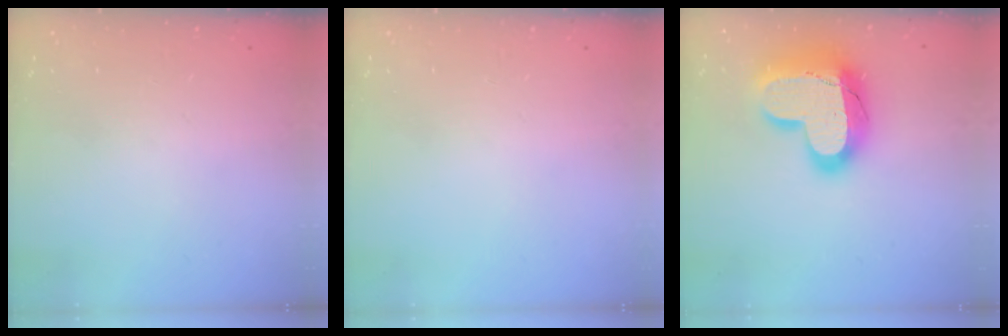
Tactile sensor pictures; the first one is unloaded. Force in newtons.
{"total": 0.0}
{"total": 20.9, "press": 20.9, "slide": 1.8}